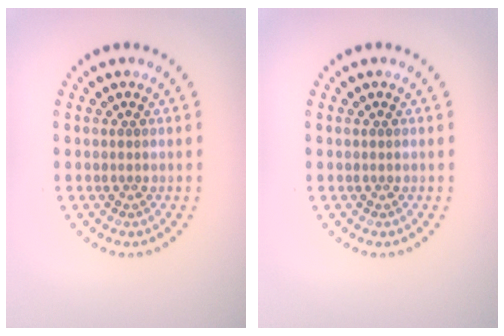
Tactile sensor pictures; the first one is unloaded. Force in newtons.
{"total": 0.0}